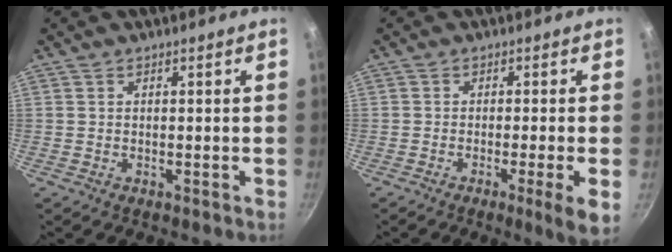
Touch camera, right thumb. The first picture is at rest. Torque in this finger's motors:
{"motor_torque": [-0.12, 0.30, 0.07, -0.20, 0.01]}